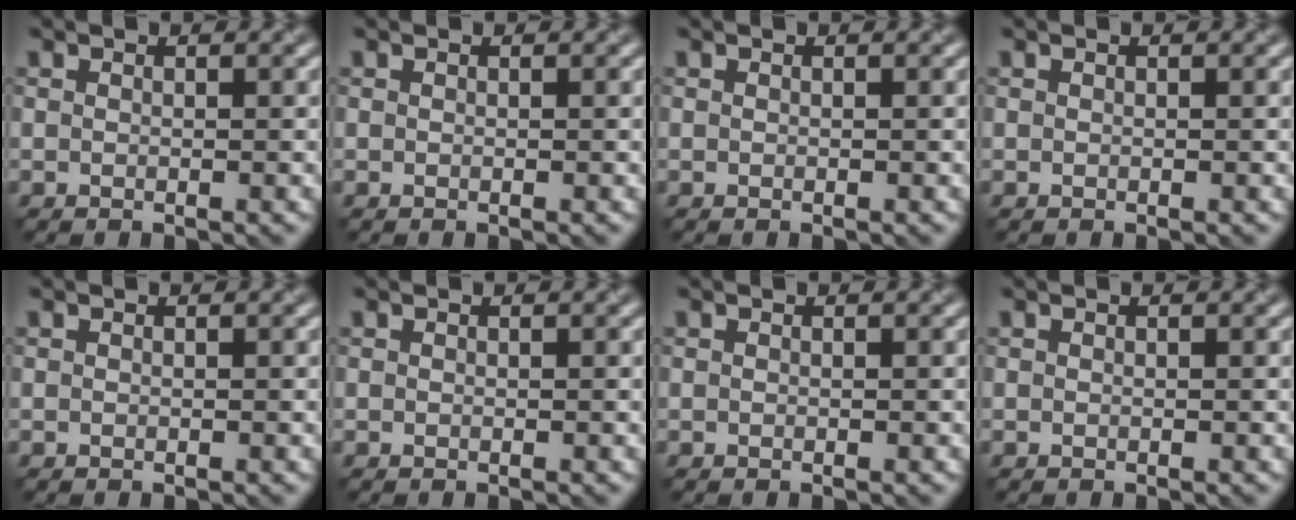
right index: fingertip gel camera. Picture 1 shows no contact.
{"total": 0.0}
{"total": 0.0}
{"total": 0.0}
{"total": 0.0}
{"total": 0.0}
{"total": 0.0}
{"total": 0.0}